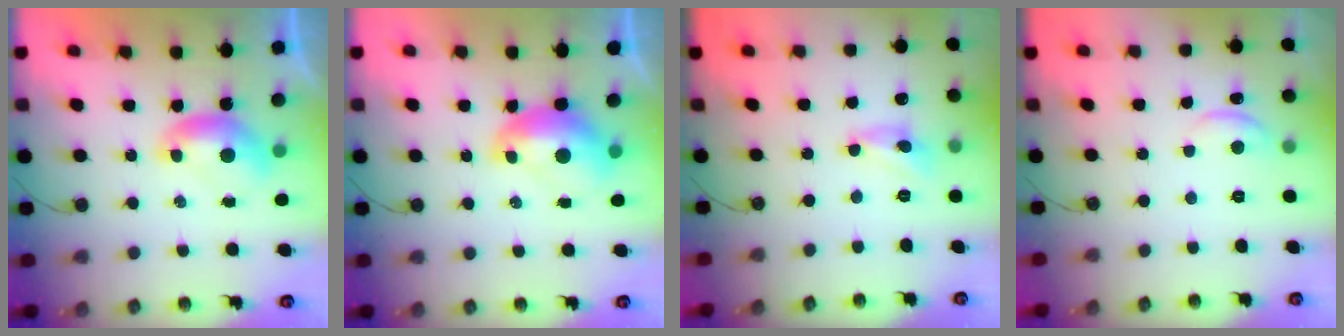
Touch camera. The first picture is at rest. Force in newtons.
{"total": 2.6, "press": 2.5, "slide": 0.7}
{"total": 2.2, "press": 2.2, "slide": 0.3}
{"total": 1.1, "press": 1.0, "slide": 0.6}